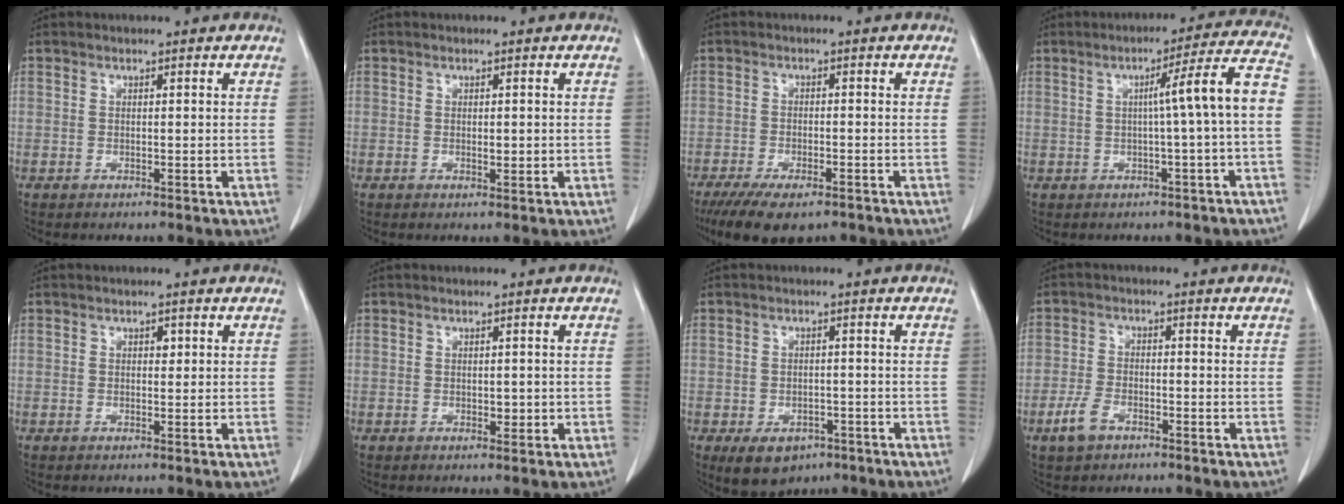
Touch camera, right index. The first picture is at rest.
{"total": 1.0, "force": [0.0, 0.4, 0.9], "torque": [-0.015, -0.002, 0.001]}
{"total": 9.7, "force": [-7.1, 3.4, 5.7], "torque": [-0.090, -0.014, -0.109]}
{"total": 8.5, "force": [-0.5, -1.2, 8.4], "torque": [-0.114, 0.021, -0.008]}
{"total": 0.9, "force": [0.3, 0.6, 0.6], "torque": [-0.006, 0.001, 0.003]}
{"total": 1.3, "force": [-0.2, 0.8, 1.0], "torque": [-0.013, -0.001, 0.000]}
{"total": 6.4, "force": [-3.6, 4.4, 2.9], "torque": [-0.043, 0.000, -0.043]}
{"total": 4.3, "force": [-2.6, 2.3, 2.5], "torque": [-0.059, 0.000, -0.045]}